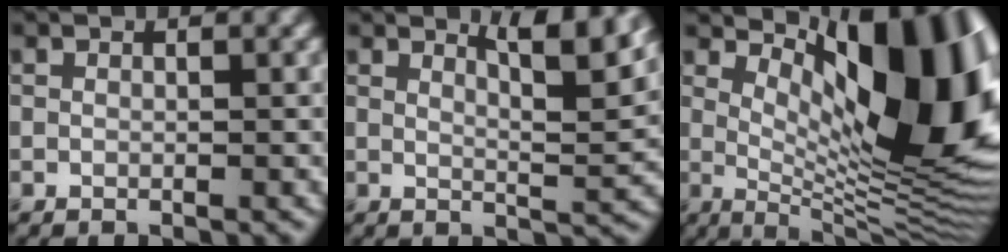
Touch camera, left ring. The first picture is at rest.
{"total": 5.1, "force": [3.3, 1.1, 3.7], "torque": [-0.049, 0.002, 0.048]}
{"total": 14.2, "force": [4.5, 5.1, 12.4], "torque": [-0.162, 0.002, 0.074]}